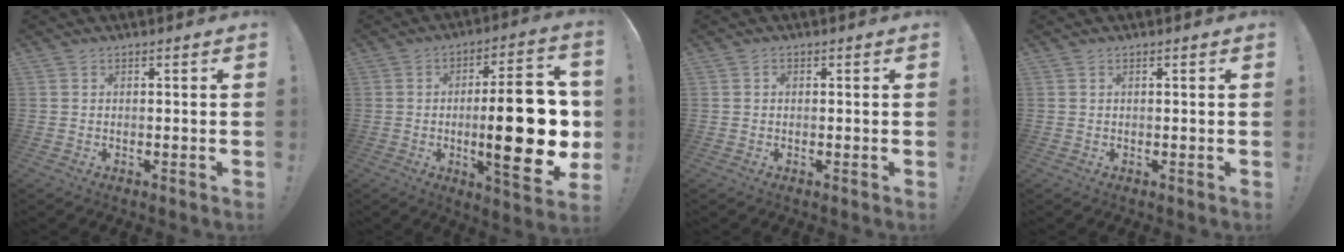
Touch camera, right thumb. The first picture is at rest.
{"total": 24.5, "force": [-1.5, 6.9, 23.5], "torque": [-0.352, -0.007, -0.020]}
{"total": 0.7, "force": [-0.2, 0.7, 0.1], "torque": [0.002, 0.001, -0.005]}
{"total": 0.0}